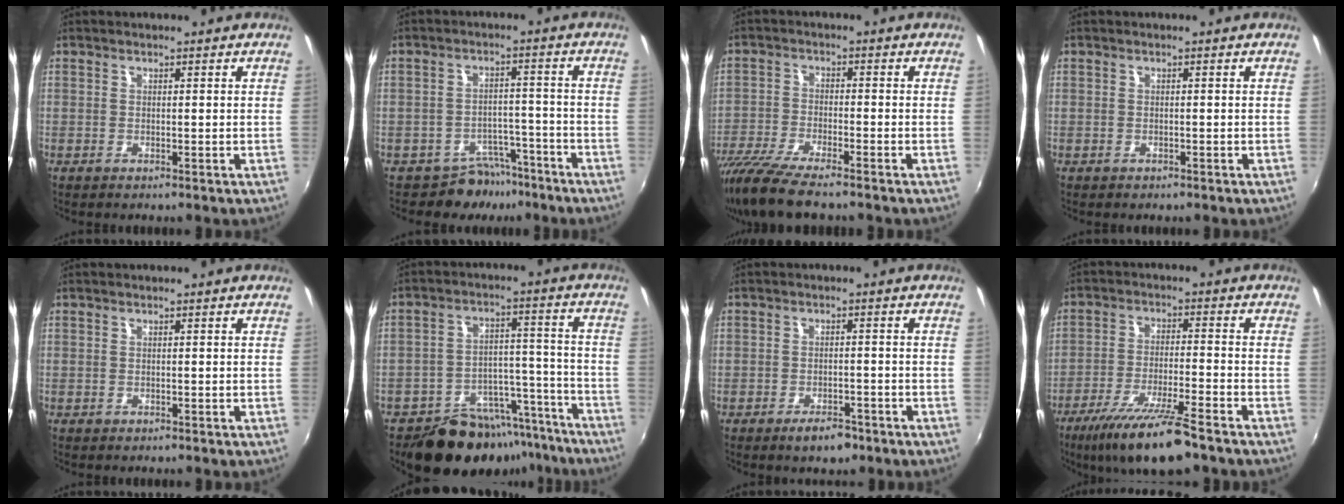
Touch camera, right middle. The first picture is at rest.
{"total": 6.6, "force": [-5.6, 3.6, 0.2], "torque": [0.000, 0.026, -0.077]}
{"total": 12.2, "force": [-10.0, 1.8, 6.6], "torque": [-0.155, -0.040, -0.186]}
{"total": 0.7, "force": [-0.5, 0.4, 0.1], "torque": [-0.003, 0.000, -0.006]}
{"total": 0.0}
{"total": 17.1, "force": [-13.9, 8.5, 5.0], "torque": [-0.096, 0.049, -0.178]}
{"total": 4.3, "force": [-3.0, 2.0, 2.2], "torque": [-0.046, 0.002, -0.041]}
{"total": 13.2, "force": [-9.8, 1.4, 8.8], "torque": [-0.178, -0.026, -0.168]}